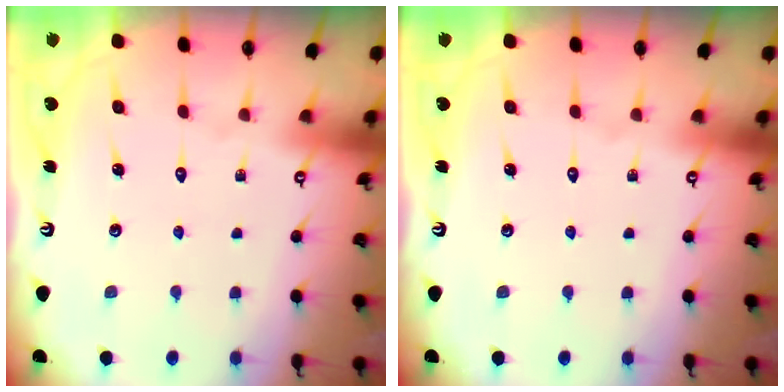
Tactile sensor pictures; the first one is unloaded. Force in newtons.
{"total": 0.0}